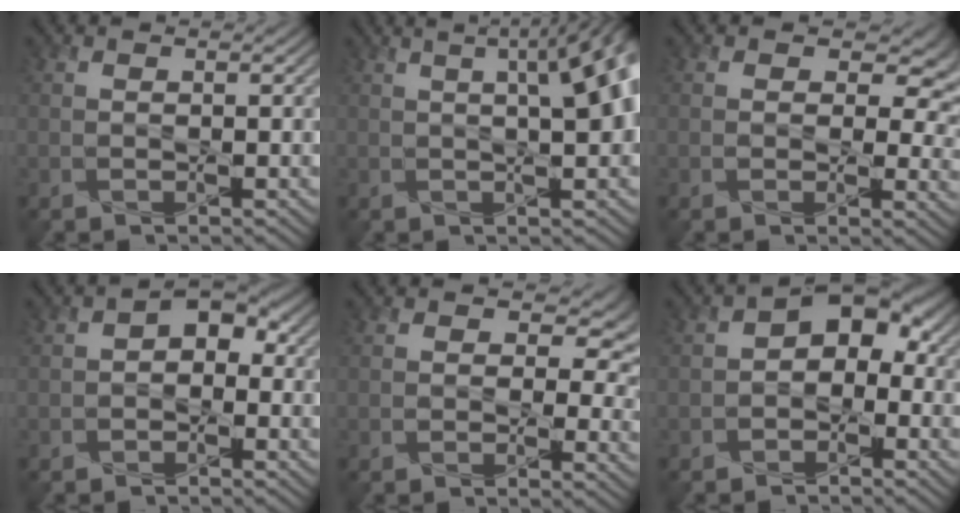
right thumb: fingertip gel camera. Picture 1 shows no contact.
{"total": 9.5, "force": [1.7, 2.8, 9.0], "torque": [-0.079, 0.038, 0.001]}
{"total": 5.6, "force": [1.4, 3.9, 3.8], "torque": [-0.050, -0.011, 0.011]}
{"total": 3.5, "force": [-0.4, 2.5, 2.4], "torque": [-0.032, 0.005, -0.016]}
{"total": 5.1, "force": [1.1, 3.7, 3.3], "torque": [-0.043, -0.011, 0.006]}
{"total": 5.5, "force": [-0.8, 3.8, 3.9], "torque": [-0.046, 0.012, -0.028]}